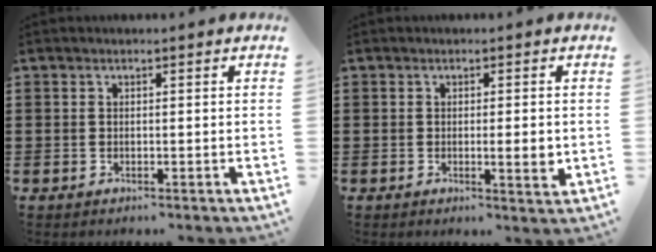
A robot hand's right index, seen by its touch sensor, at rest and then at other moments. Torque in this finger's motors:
{"motor_torque": [1.16, -0.07, 0.18, 0.08]}